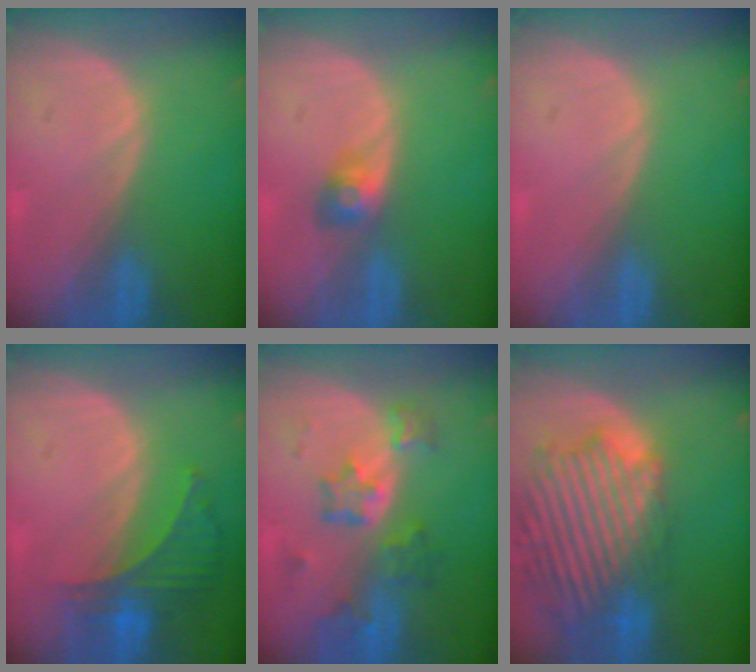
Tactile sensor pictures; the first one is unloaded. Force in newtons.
{"total": 3.0, "press": 2.6, "slide": 1.4}
{"total": 0.0}
{"total": 6.3, "press": 5.9, "slide": 2.3}
{"total": 7.2, "press": 6.5, "slide": 3.1}
{"total": 14.3, "press": 12.4, "slide": 7.1}